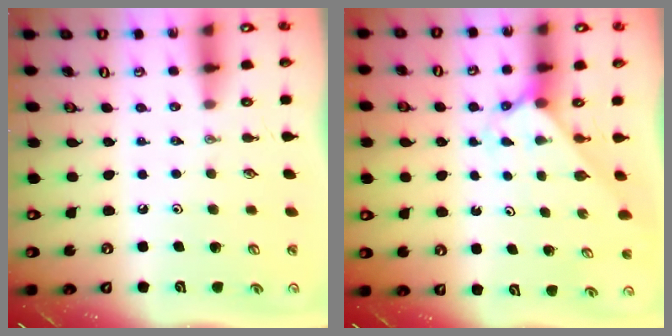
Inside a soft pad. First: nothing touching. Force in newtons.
{"total": 2.5, "press": 2.5, "slide": 0.2}